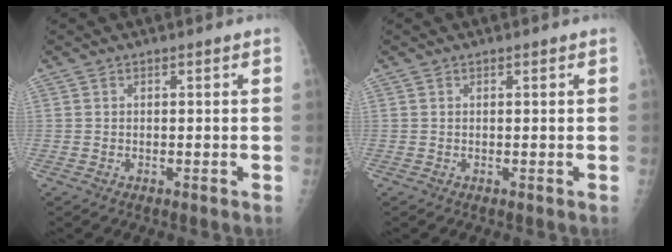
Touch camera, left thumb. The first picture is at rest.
{"total": 0.0}